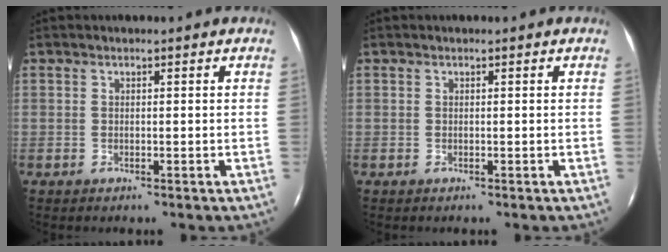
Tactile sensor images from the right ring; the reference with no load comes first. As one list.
[{"total": 0.0}]